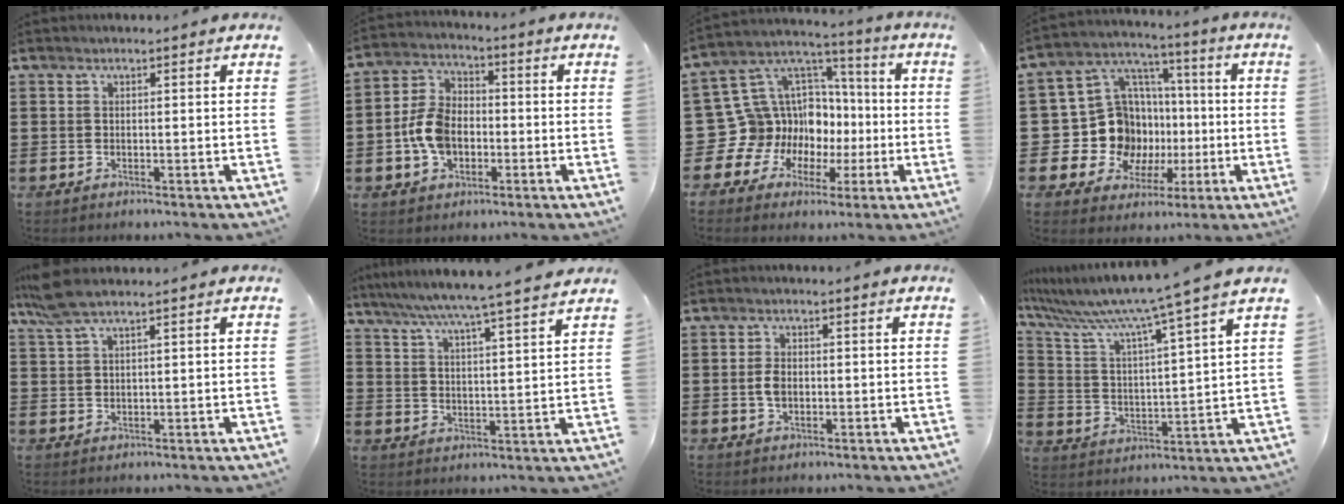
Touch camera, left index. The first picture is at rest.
{"total": 8.1, "force": [-1.8, 5.6, 5.6], "torque": [-0.134, 0.008, -0.038]}
{"total": 14.5, "force": [-2.9, 13.6, 4.1], "torque": [-0.133, -0.023, -0.017]}
{"total": 13.5, "force": [-1.9, 12.4, 4.9], "torque": [-0.133, -0.008, -0.017]}
{"total": 4.8, "force": [3.2, 0.7, 3.6], "torque": [-0.084, 0.002, 0.057]}
{"total": 6.2, "force": [5.4, -1.1, 2.8], "torque": [-0.073, -0.036, 0.089]}
{"total": 2.8, "force": [-0.2, 1.6, 2.3], "torque": [-0.053, 0.001, -0.005]}
{"total": 7.9, "force": [6.8, -1.0, 3.9], "torque": [-0.109, -0.057, 0.103]}